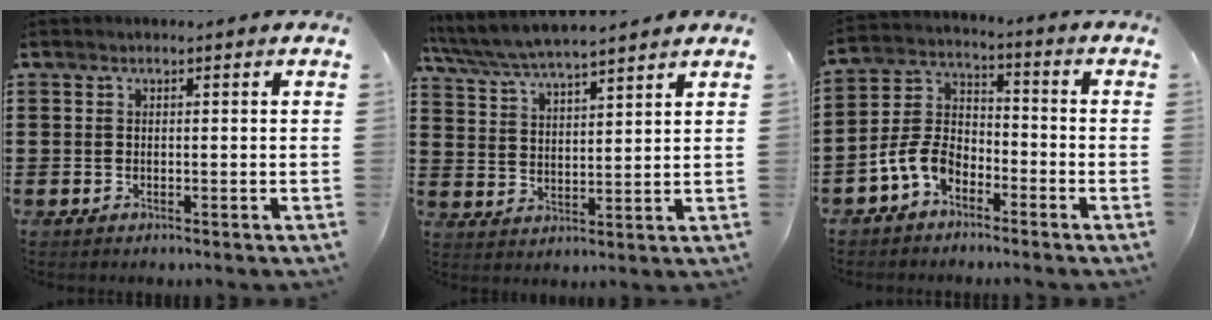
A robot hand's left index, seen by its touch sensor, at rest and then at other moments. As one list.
[{"total": 5.6, "force": [5.3, 0.3, 1.7], "torque": [-0.055, -0.025, 0.094]}, {"total": 7.2, "force": [-4.4, 4.3, 3.8], "torque": [-0.110, 0.004, -0.094]}]